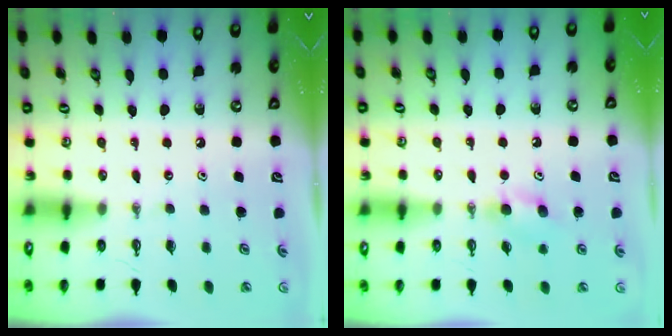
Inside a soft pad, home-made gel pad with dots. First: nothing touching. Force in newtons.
{"total": 7.2, "press": 7.2, "slide": 1.1}